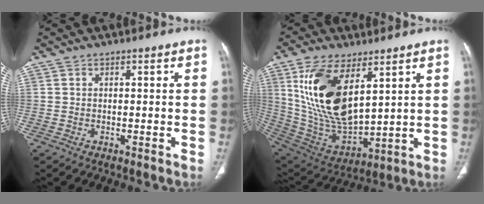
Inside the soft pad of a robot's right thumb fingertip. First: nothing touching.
{"total": 20.1, "force": [7.5, 9.7, 15.9], "torque": [-0.295, -0.032, 0.159]}